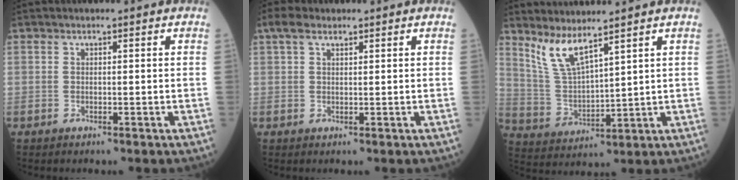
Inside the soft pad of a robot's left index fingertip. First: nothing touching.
{"total": 2.8, "force": [1.8, 1.2, 1.7], "torque": [-0.040, 0.021, 0.037]}
{"total": 6.5, "force": [5.2, 0.2, 3.9], "torque": [-0.094, -0.017, 0.119]}